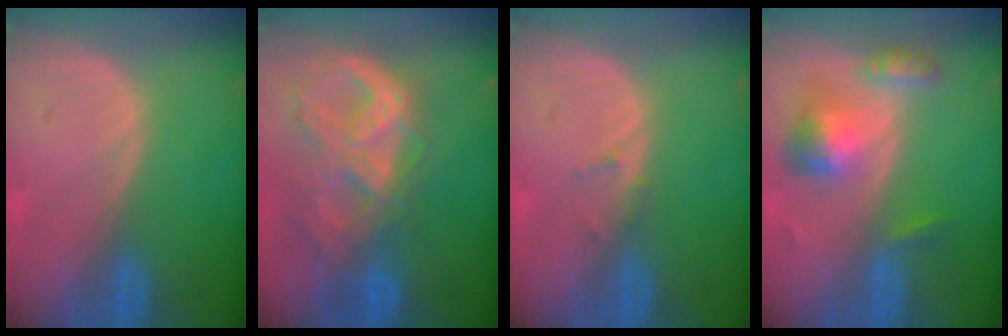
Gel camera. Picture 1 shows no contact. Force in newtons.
{"total": 10.5, "press": 8.9, "slide": 5.7}
{"total": 1.1, "press": 0.8, "slide": 0.7}
{"total": 6.5, "press": 5.9, "slide": 2.5}